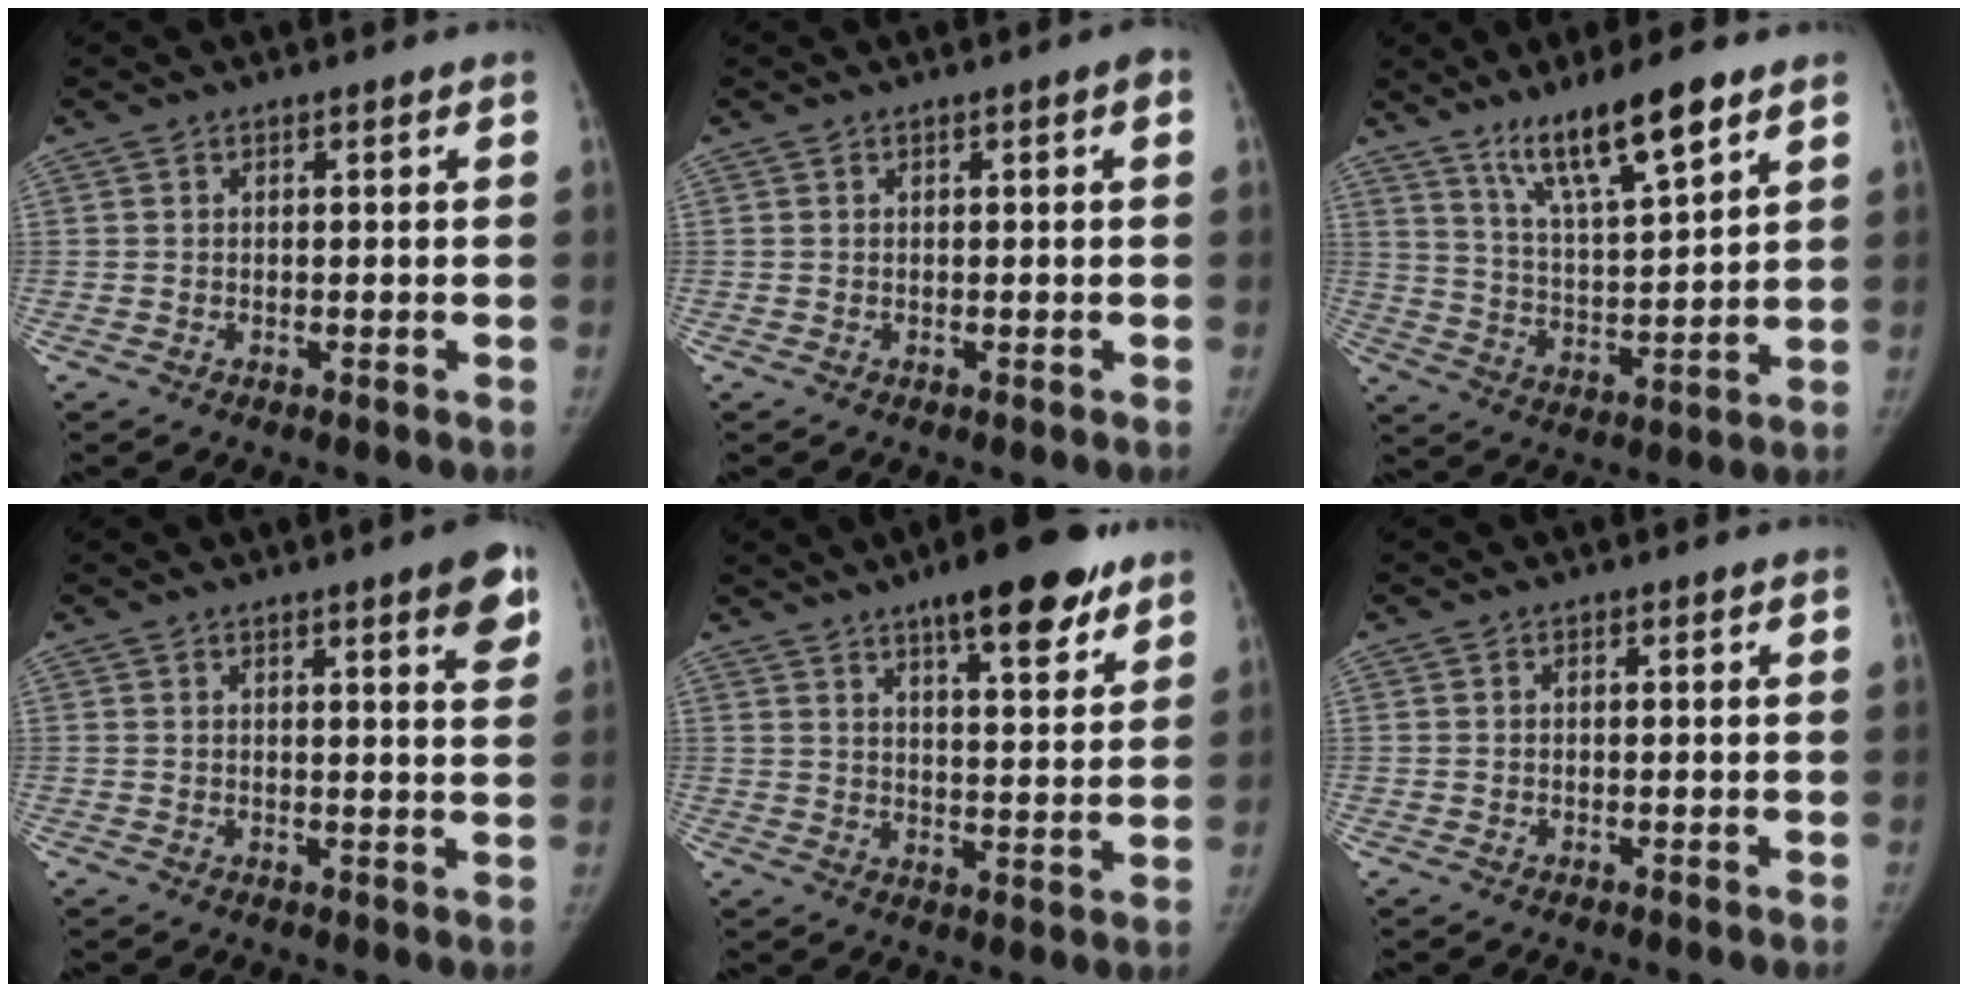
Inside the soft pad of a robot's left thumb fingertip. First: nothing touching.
{"total": 1.0, "force": [0.1, 0.2, 1.0], "torque": [-0.018, 0.003, 0.000]}
{"total": 14.0, "force": [9.3, 2.6, 10.1], "torque": [-0.167, -0.050, 0.173]}
{"total": 6.2, "force": [3.5, 1.0, 5.0], "torque": [-0.052, -0.015, 0.041]}
{"total": 14.2, "force": [9.4, 3.8, 10.0], "torque": [-0.115, -0.043, 0.136]}
{"total": 0.0}